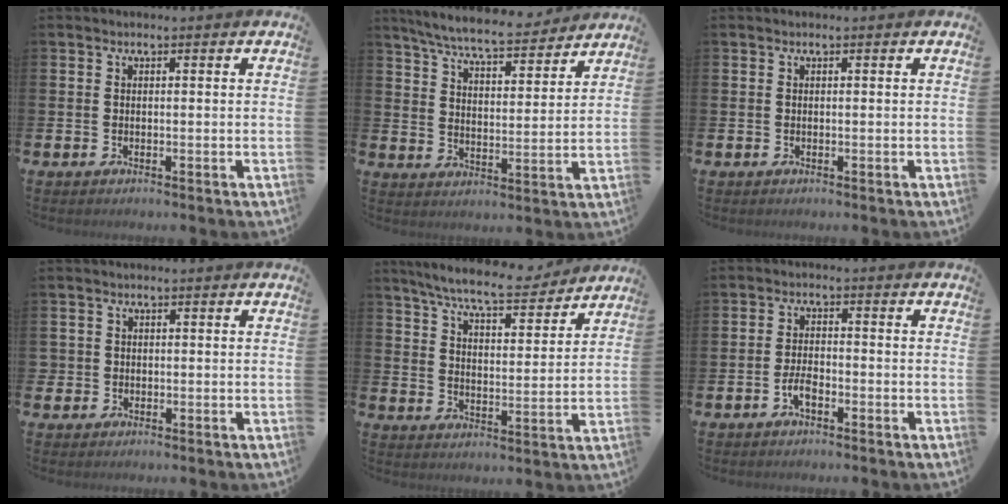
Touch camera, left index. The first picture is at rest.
{"total": 7.6, "force": [7.1, 0.7, 2.5], "torque": [-0.073, -0.044, 0.124]}
{"total": 0.0}
{"total": 1.3, "force": [0.0, 1.3, 0.1], "torque": [-0.005, 0.007, -0.003]}
{"total": 8.2, "force": [7.6, 0.9, 3.0], "torque": [-0.085, -0.043, 0.132]}
{"total": 2.6, "force": [-1.3, 1.1, 2.0], "torque": [-0.046, 0.003, -0.026]}